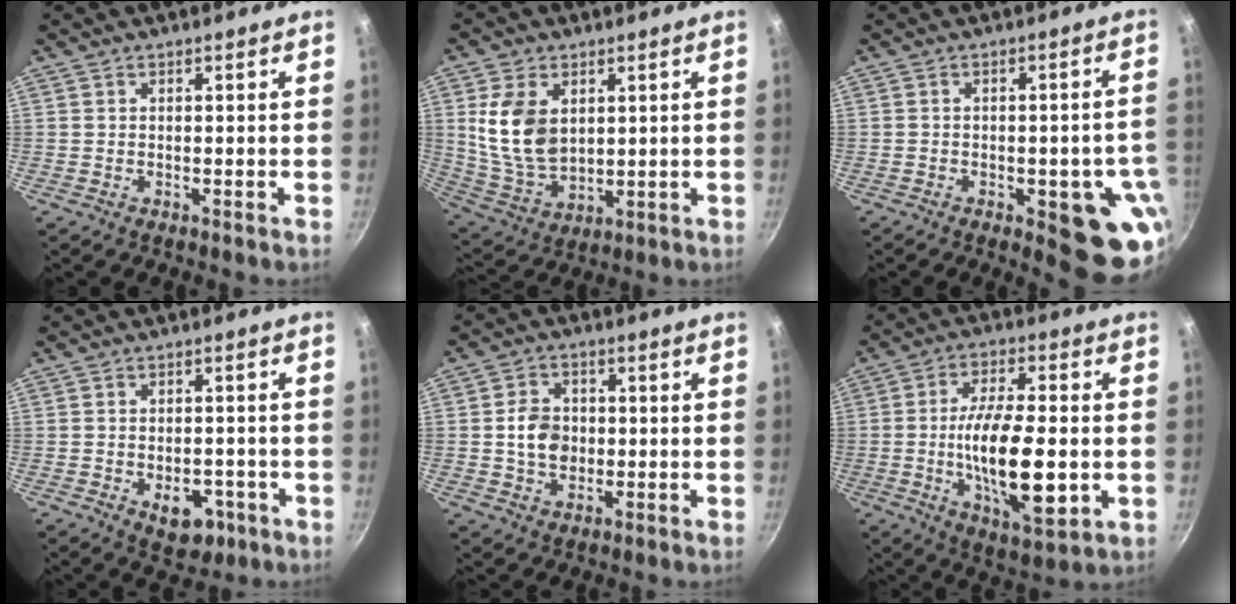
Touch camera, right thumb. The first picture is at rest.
{"total": 12.4, "force": [2.9, 8.2, 8.9], "torque": [-0.159, -0.023, 0.071]}
{"total": 13.6, "force": [-4.3, 5.4, 11.7], "torque": [-0.089, 0.009, -0.052]}
{"total": 7.5, "force": [-2.9, 4.8, 4.9], "torque": [-0.038, 0.012, -0.031]}
{"total": 6.9, "force": [-0.1, 5.6, 4.2], "torque": [-0.051, 0.010, -0.006]}
{"total": 17.7, "force": [-2.4, 6.6, 16.2], "torque": [-0.277, 0.005, -0.037]}